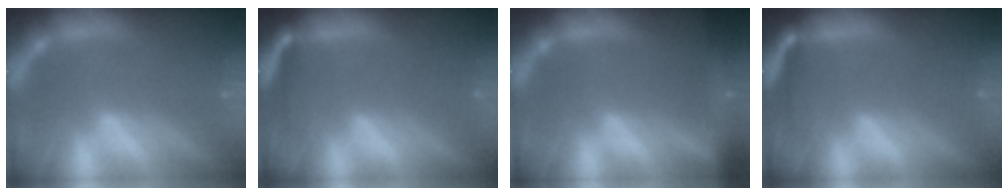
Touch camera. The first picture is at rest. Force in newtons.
{"total": 5.0}
{"total": 8.0}
{"total": 5.0}